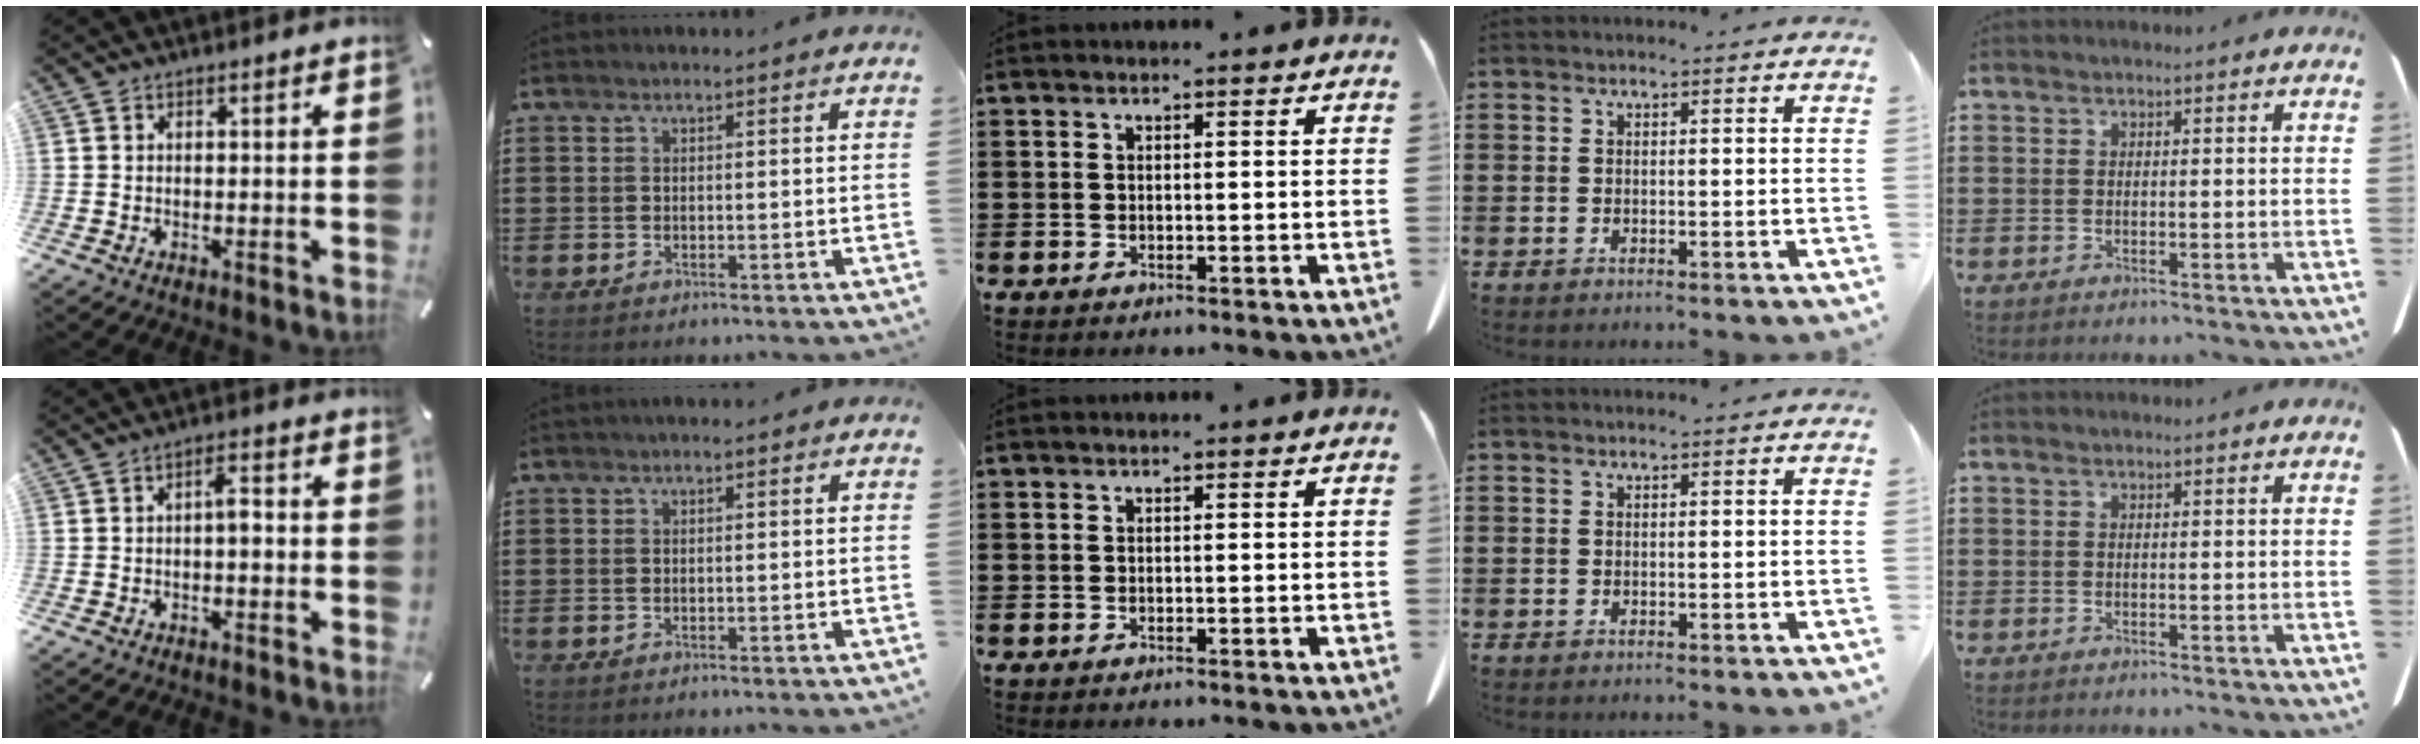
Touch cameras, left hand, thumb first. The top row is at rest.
{"thumb": {"total": 3.6, "force": [-0.6, 1.6, 3.2], "torque": [-0.052, 0.010, -0.014]}, "index": {"total": 0.6, "force": [-0.4, 0.2, 0.3], "torque": [-0.008, -0.001, -0.008]}}